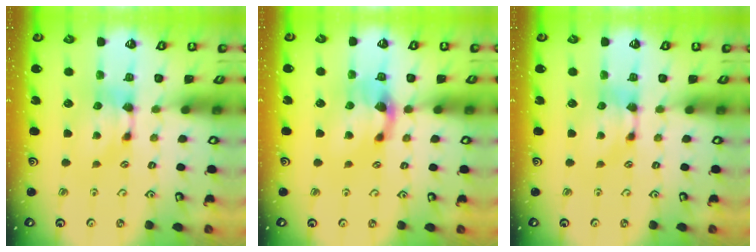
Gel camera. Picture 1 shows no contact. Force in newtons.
{"total": 2.9, "press": 2.2, "slide": 2.0}
{"total": 0.0}